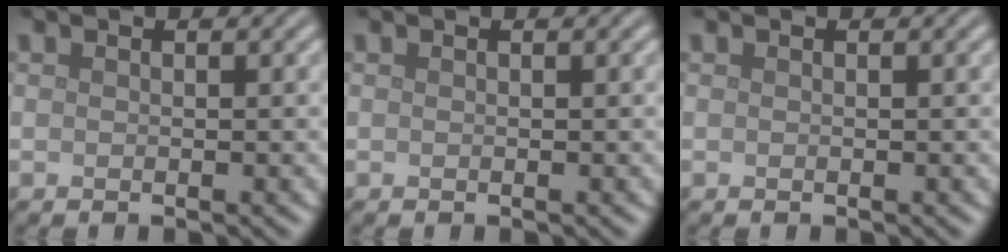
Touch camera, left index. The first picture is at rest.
{"total": 0.0}
{"total": 0.0}